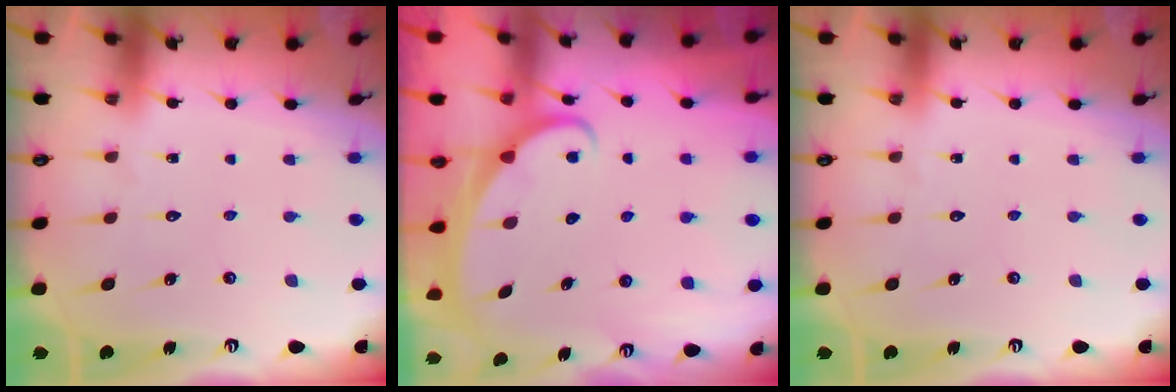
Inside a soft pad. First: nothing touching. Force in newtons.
{"total": 2.2, "press": 2.2, "slide": 0.2}
{"total": 0.0}